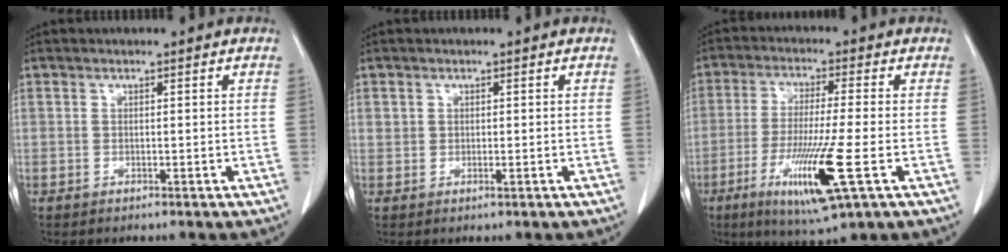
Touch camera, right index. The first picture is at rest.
{"total": 1.1, "force": [0.1, 0.8, 0.7], "torque": [-0.016, 0.003, 0.004]}
{"total": 12.6, "force": [-4.6, 0.2, 11.7], "torque": [-0.227, -0.033, -0.080]}